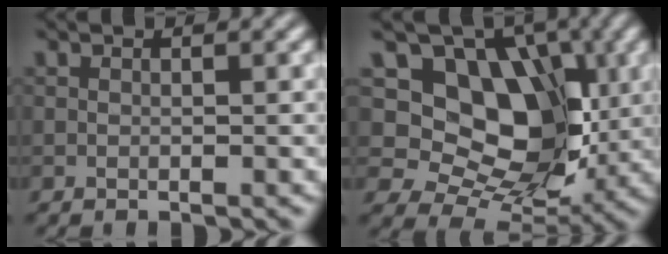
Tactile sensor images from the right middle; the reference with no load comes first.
{"total": 10.5, "force": [2.4, 7.9, 6.5], "torque": [-0.095, -0.006, 0.026]}